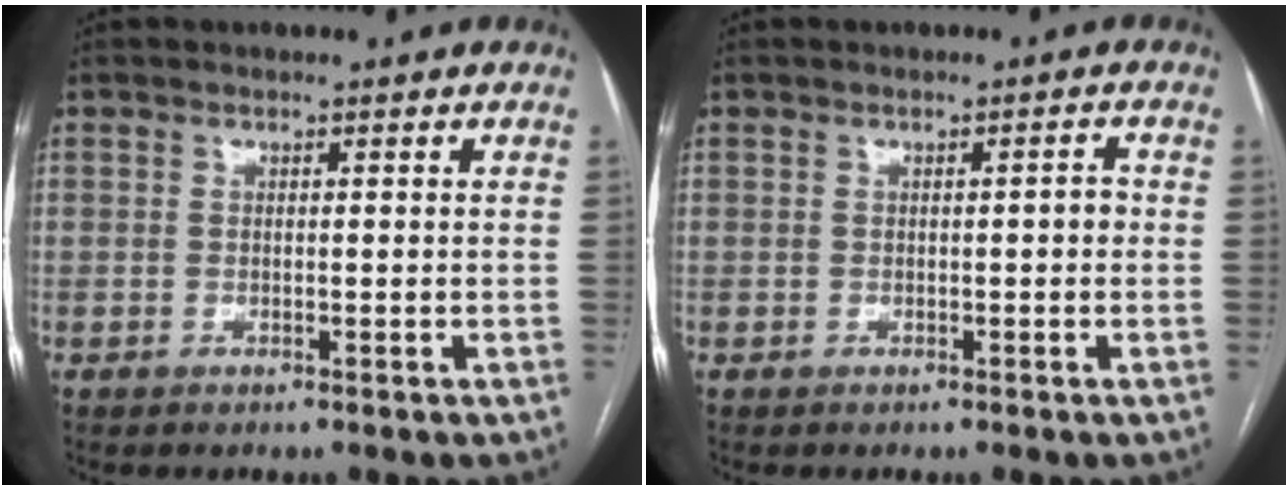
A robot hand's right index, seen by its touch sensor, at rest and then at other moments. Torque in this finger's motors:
{"motor_torque": [0.20, 0.15, 0.10, 0.02]}